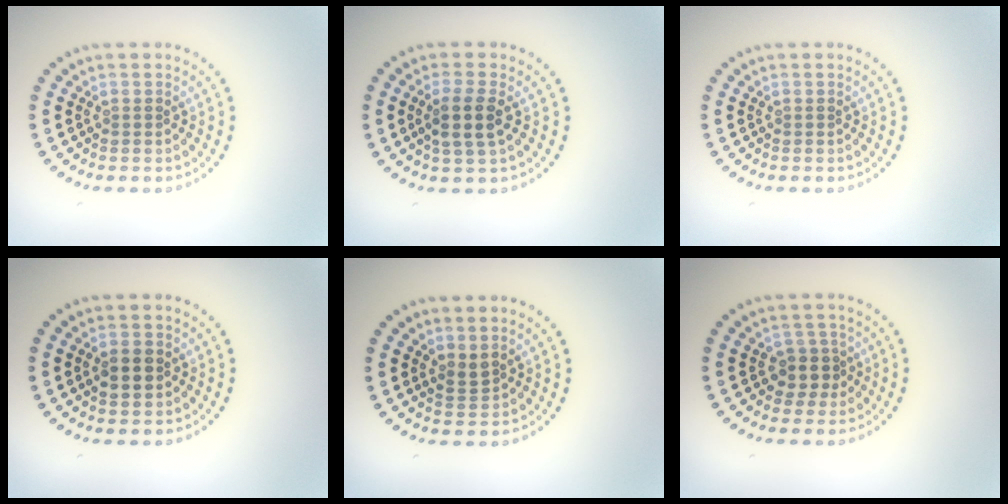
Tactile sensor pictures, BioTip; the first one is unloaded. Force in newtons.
{"total": 2.8, "press": 2.5, "slide": 1.1}
{"total": 0.0}
{"total": 2.5, "press": 2.5, "slide": 0.2}
{"total": 1.4, "press": 1.1, "slide": 0.7}
{"total": 2.4, "press": 2.0, "slide": 1.3}